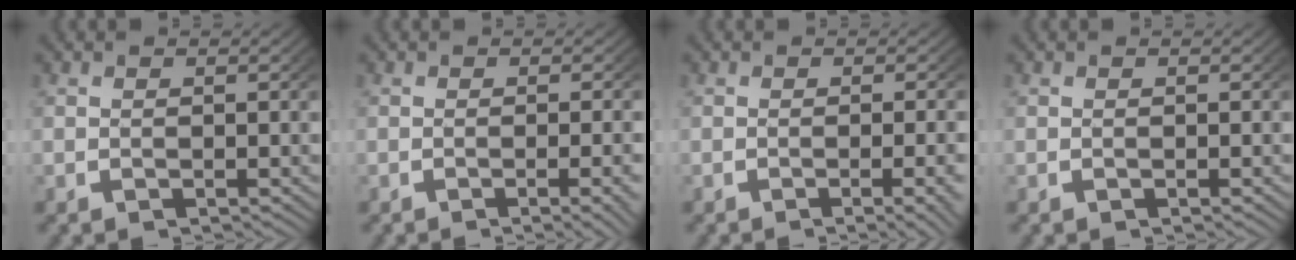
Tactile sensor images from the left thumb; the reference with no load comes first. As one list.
[{"total": 2.5, "force": [-1.1, 0.2, 2.3], "torque": [-0.028, 0.004, -0.017]}, {"total": 3.0, "force": [-1.2, 0.4, 2.7], "torque": [-0.033, 0.002, -0.019]}, {"total": 0.0}]